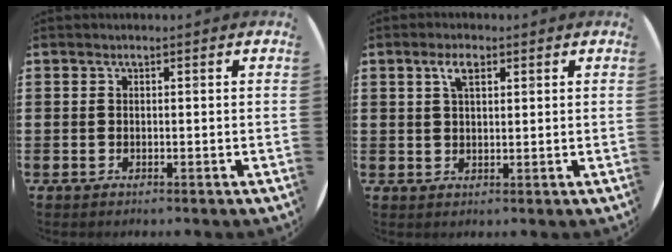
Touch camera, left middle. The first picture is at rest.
{"total": 3.2, "force": [1.9, 1.3, 2.3], "torque": [-0.051, 0.009, 0.032]}